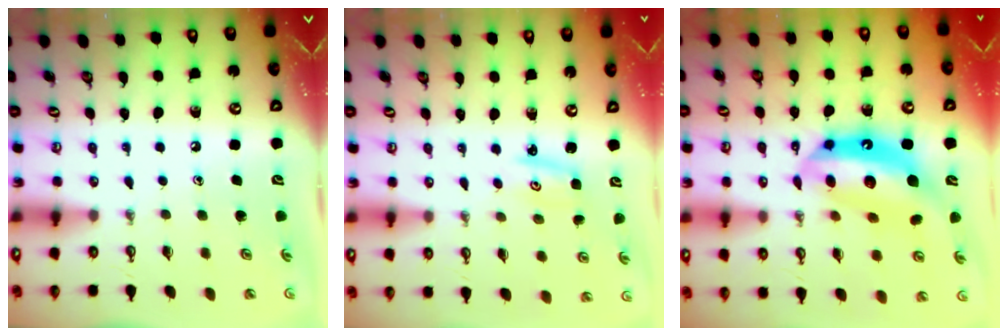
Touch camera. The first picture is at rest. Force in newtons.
{"total": 2.7, "press": 2.7, "slide": 0.3}
{"total": 15.9, "press": 15.8, "slide": 1.4}